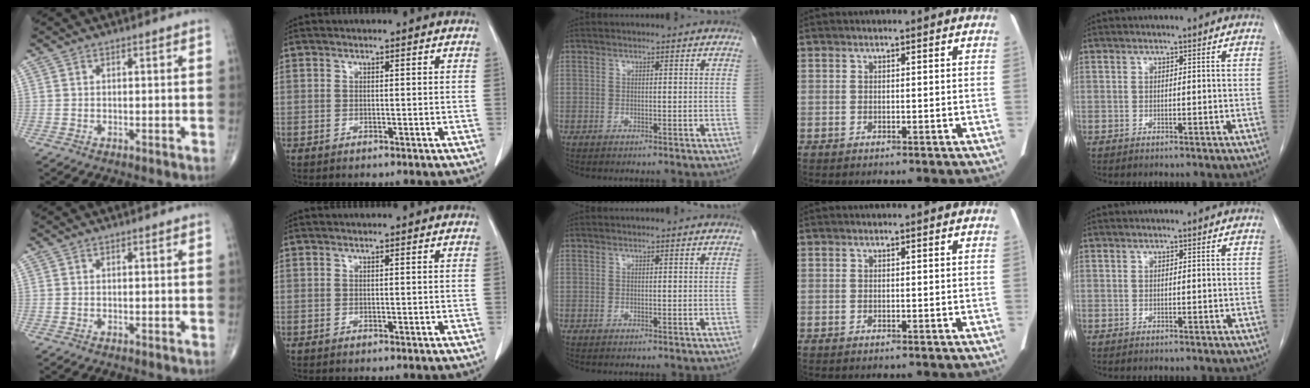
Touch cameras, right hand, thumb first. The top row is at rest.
{}